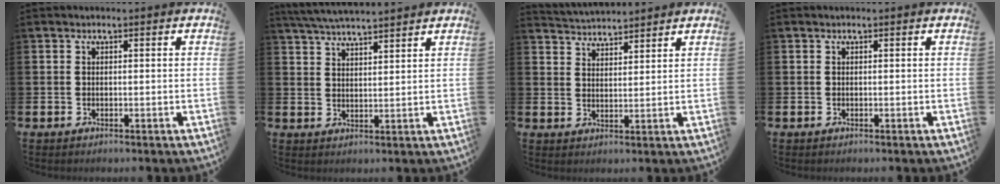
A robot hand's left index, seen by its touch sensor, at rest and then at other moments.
{"total": 4.8, "force": [4.7, 0.0, 1.0], "torque": [-0.036, -0.019, 0.086]}
{"total": 3.8, "force": [3.7, 0.2, -0.4], "torque": [0.000, -0.024, 0.067]}
{"total": 0.0}